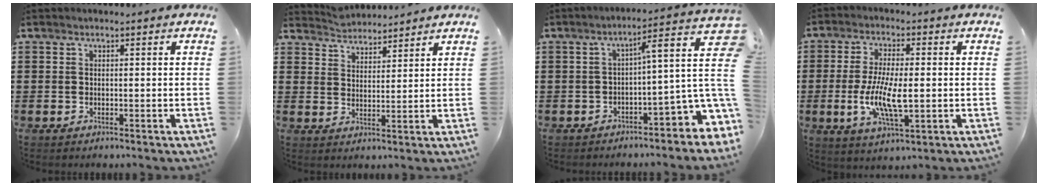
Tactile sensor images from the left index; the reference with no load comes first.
{"total": 3.7, "force": [3.6, 0.2, -0.8], "torque": [-0.001, -0.018, 0.067]}
{"total": 4.8, "force": [-0.7, 1.2, 4.6], "torque": [-0.063, -0.037, -0.027]}
{"total": 9.0, "force": [-1.3, 3.1, 8.4], "torque": [-0.178, -0.010, -0.027]}